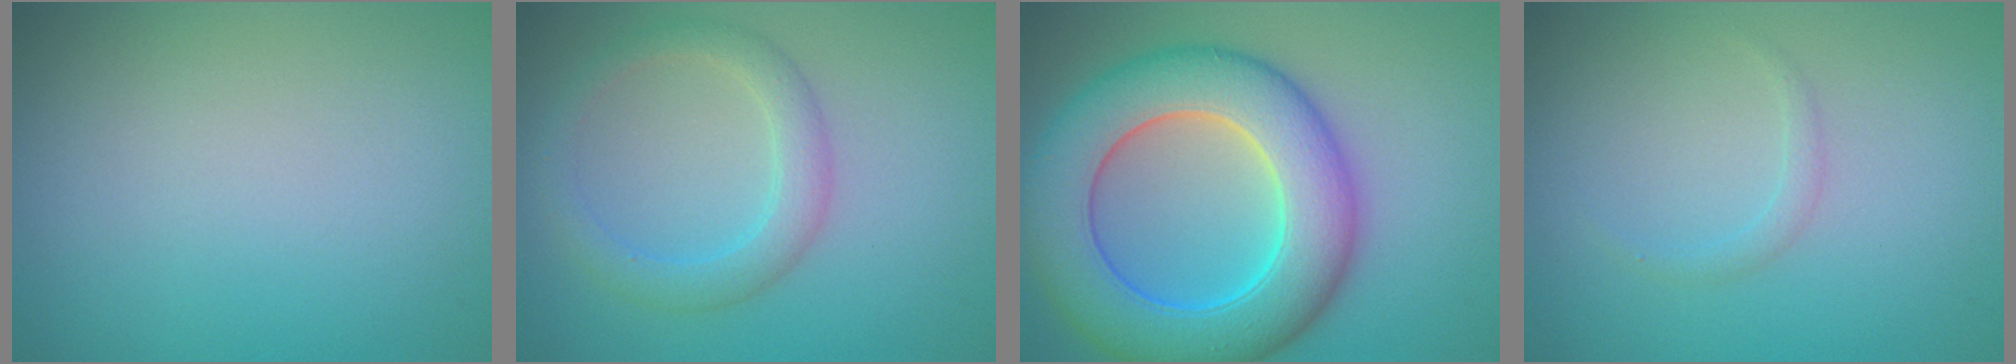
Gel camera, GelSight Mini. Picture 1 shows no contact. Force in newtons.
{"total": 2.9, "press": 2.9, "slide": 0.1}
{"total": 10.7, "press": 10.7, "slide": 0.4}
{"total": 0.9, "press": 0.9, "slide": 0.0}